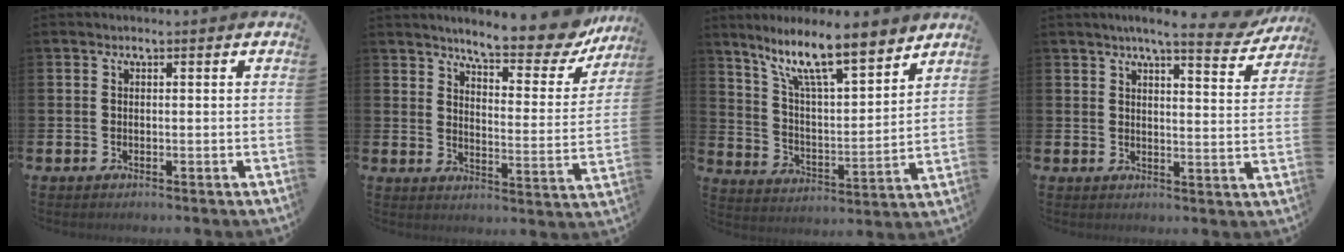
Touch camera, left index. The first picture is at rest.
{"total": 8.0, "force": [7.4, 1.3, 2.8], "torque": [-0.057, -0.056, 0.123]}
{"total": 11.7, "force": [9.4, 2.4, 6.6], "torque": [-0.147, -0.048, 0.161]}
{"total": 6.2, "force": [5.5, 0.7, 2.8], "torque": [-0.036, -0.032, 0.087]}